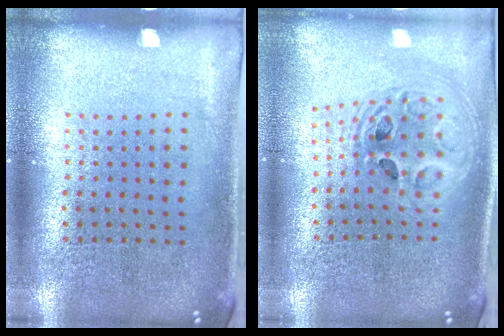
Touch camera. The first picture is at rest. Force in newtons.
{"total": 2.1, "press": 1.7, "slide": 1.2}